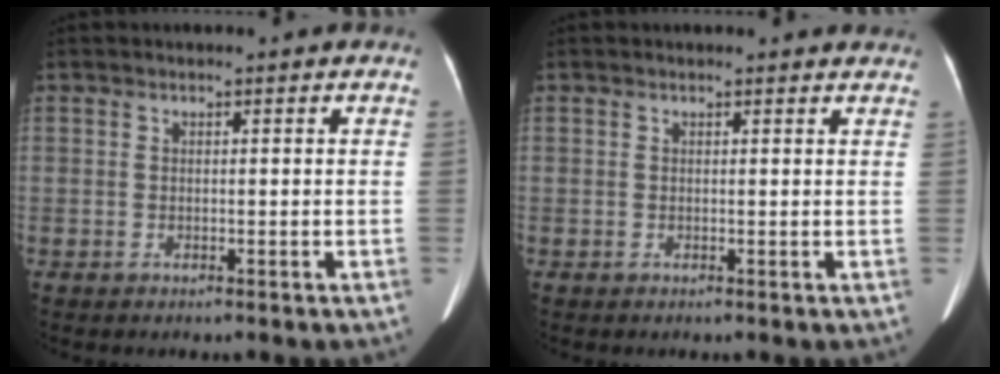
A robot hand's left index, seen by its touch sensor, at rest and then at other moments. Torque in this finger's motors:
{"motor_torque": [0.15, -0.13, -0.03, 0.02]}